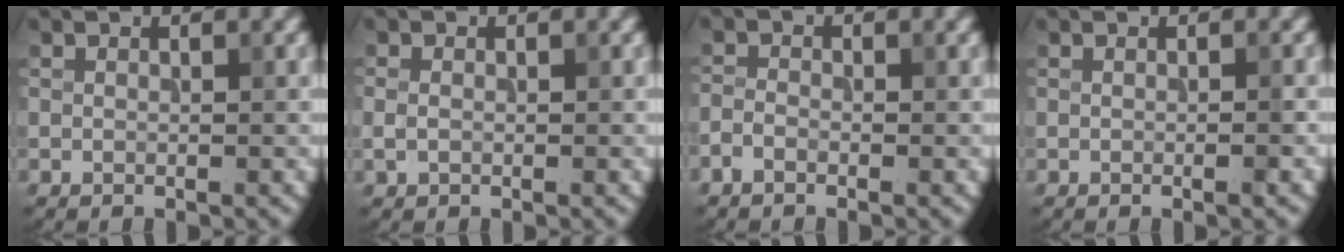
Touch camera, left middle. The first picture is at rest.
{"total": 1.1, "force": [-0.1, 0.8, 0.7], "torque": [-0.014, -0.001, -0.005]}
{"total": 1.2, "force": [-0.9, 0.6, 0.6], "torque": [-0.013, 0.001, -0.023]}
{"total": 1.0, "force": [-0.2, 0.1, 1.0], "torque": [-0.011, 0.001, -0.006]}